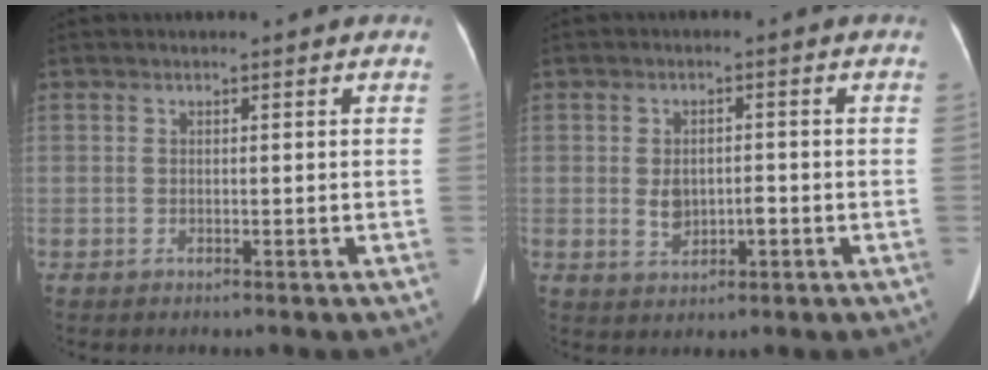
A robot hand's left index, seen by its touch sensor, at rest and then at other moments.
{"total": 3.8, "force": [-0.7, 2.3, 2.9], "torque": [-0.055, 0.005, -0.004]}